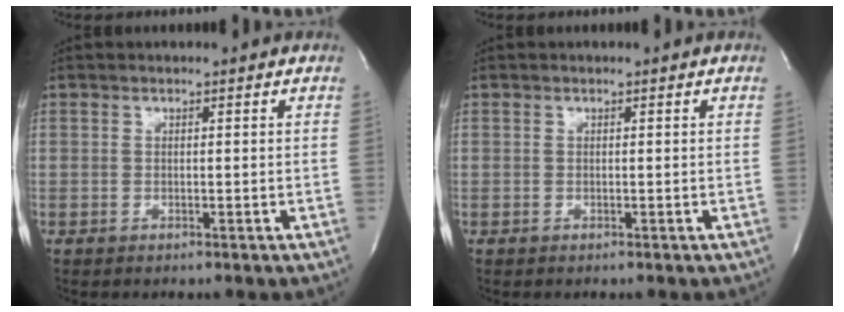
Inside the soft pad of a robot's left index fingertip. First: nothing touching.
{"total": 0.0}